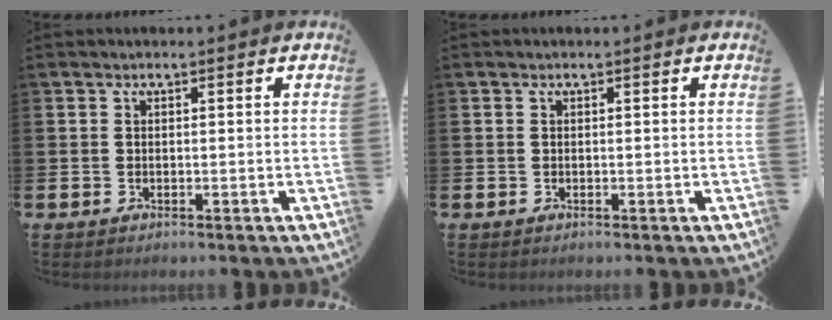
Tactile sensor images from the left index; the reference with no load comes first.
{"total": 0.0}